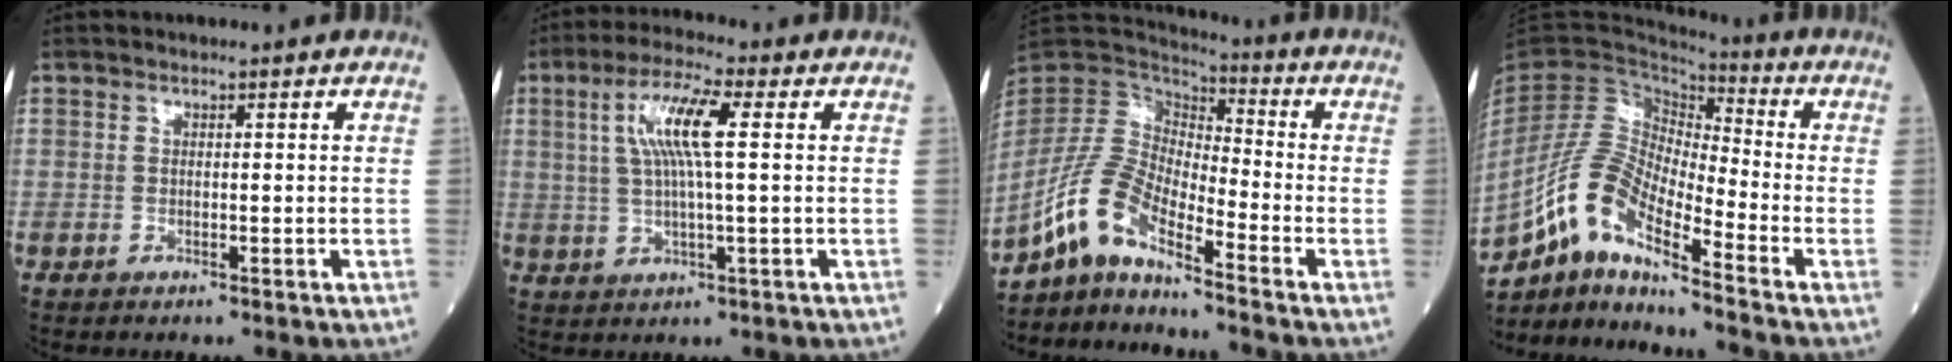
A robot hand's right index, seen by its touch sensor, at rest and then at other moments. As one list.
[{"total": 8.6, "force": [2.0, 0.7, 8.3], "torque": [-0.167, 0.011, 0.037]}, {"total": 9.8, "force": [-7.5, 1.9, 6.1], "torque": [-0.145, 0.015, -0.149]}, {"total": 10.9, "force": [-7.7, 1.8, 7.6], "torque": [-0.170, 0.011, -0.148]}]